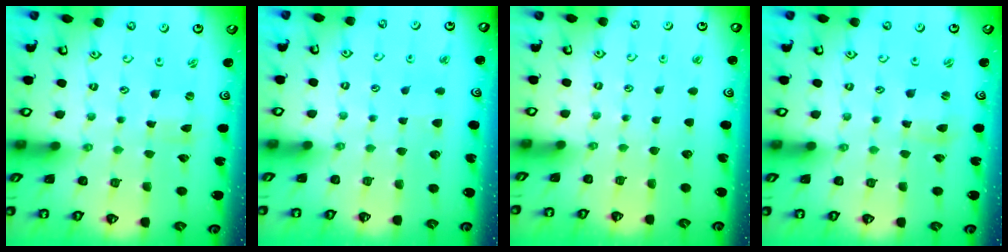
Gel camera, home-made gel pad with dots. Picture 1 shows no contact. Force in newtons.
{"total": 3.0, "press": 3.0, "slide": 0.3}
{"total": 0.0}
{"total": 2.3, "press": 2.3, "slide": 0.3}